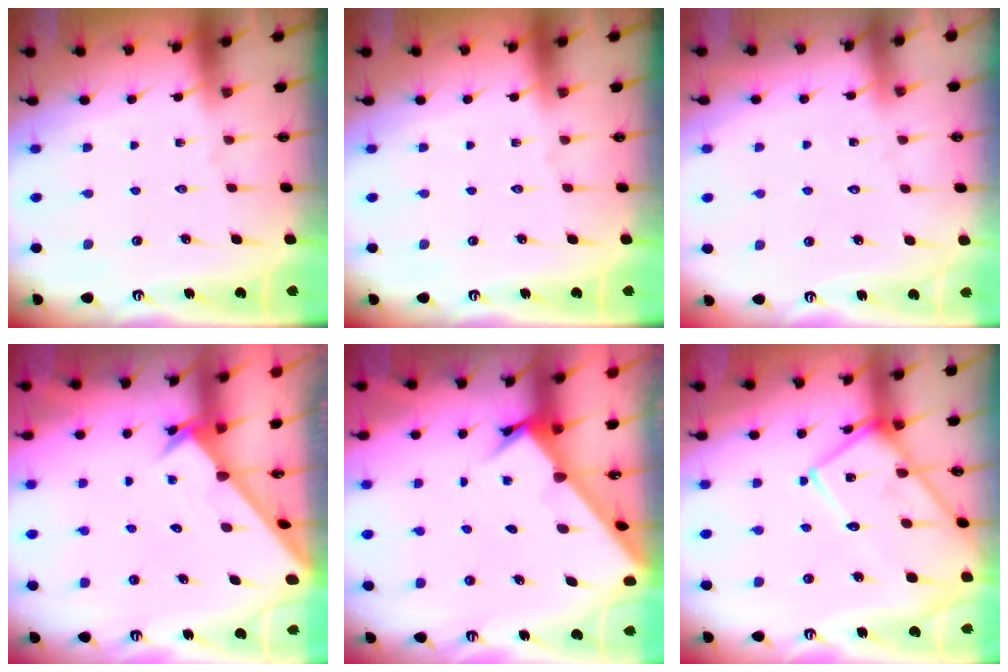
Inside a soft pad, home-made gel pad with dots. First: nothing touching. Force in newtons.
{"total": 0.0}
{"total": 4.8, "press": 4.8, "slide": 0.4}
{"total": 2.4, "press": 2.4, "slide": 0.2}
{"total": 2.2, "press": 2.2, "slide": 0.2}
{"total": 16.5, "press": 16.4, "slide": 1.4}